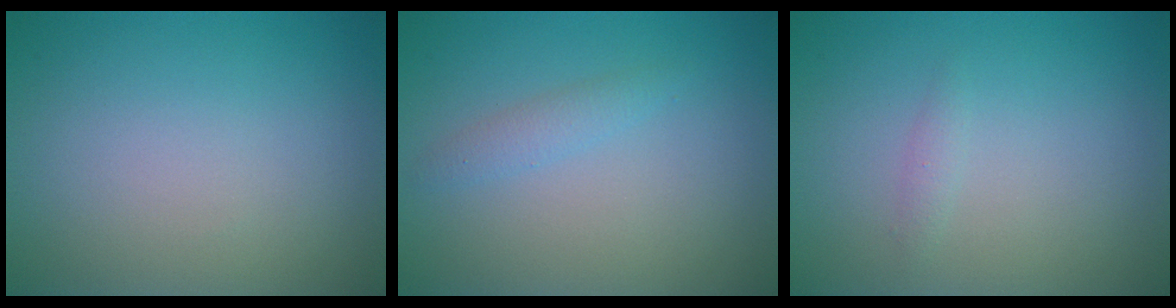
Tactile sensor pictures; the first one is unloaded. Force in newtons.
{"total": 1.3, "press": 1.3, "slide": 0.1}
{"total": 0.7, "press": 0.7, "slide": 0.0}